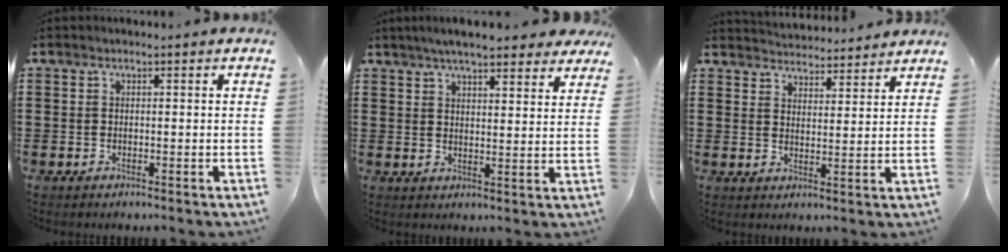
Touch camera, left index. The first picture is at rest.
{"total": 5.8, "force": [5.2, 0.7, 2.4], "torque": [-0.063, -0.009, 0.095]}
{"total": 3.8, "force": [3.8, 0.1, -0.2], "torque": [-0.010, -0.022, 0.068]}